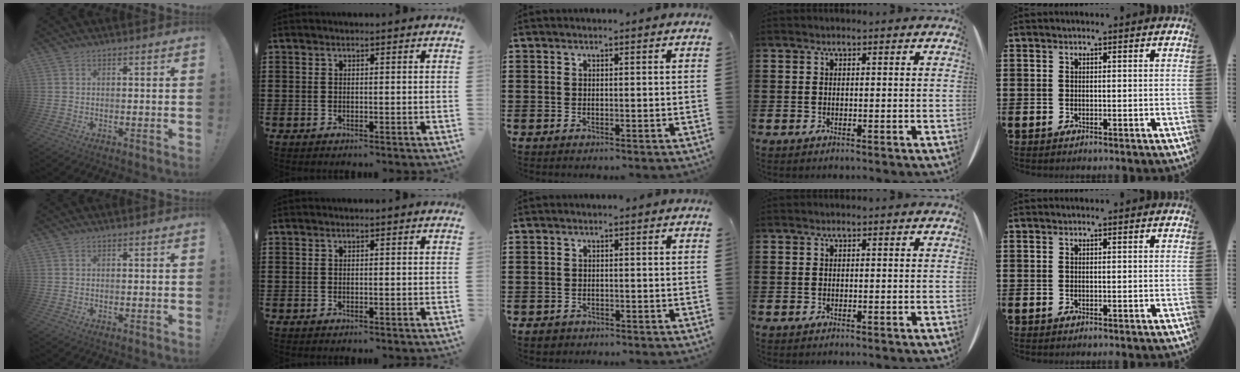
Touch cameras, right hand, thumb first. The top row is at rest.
{"middle": {"total": 0.8, "force": [-0.7, 0.4, 0.1], "torque": [-0.004, 0.000, -0.016]}}